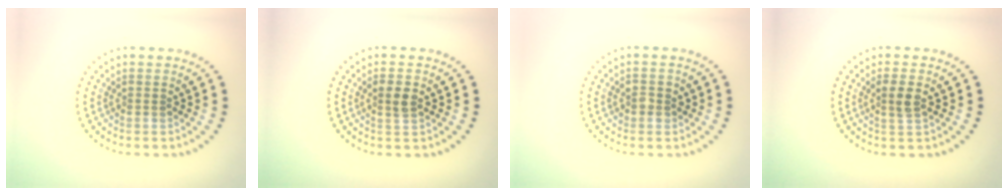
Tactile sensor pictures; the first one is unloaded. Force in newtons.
{"total": 1.8, "press": 1.8, "slide": 0.5}
{"total": 1.4, "press": 1.4, "slide": 0.2}
{"total": 2.0, "press": 1.9, "slide": 0.7}